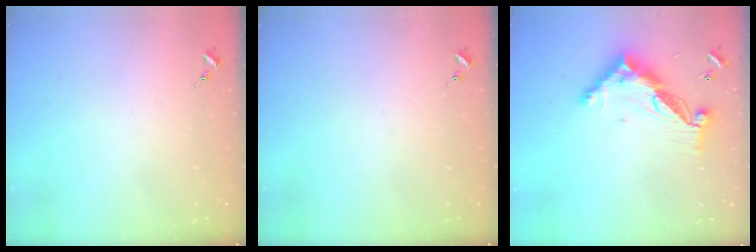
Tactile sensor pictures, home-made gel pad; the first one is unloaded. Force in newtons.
{"total": 0.0}
{"total": 13.7, "press": 13.6, "slide": 1.0}